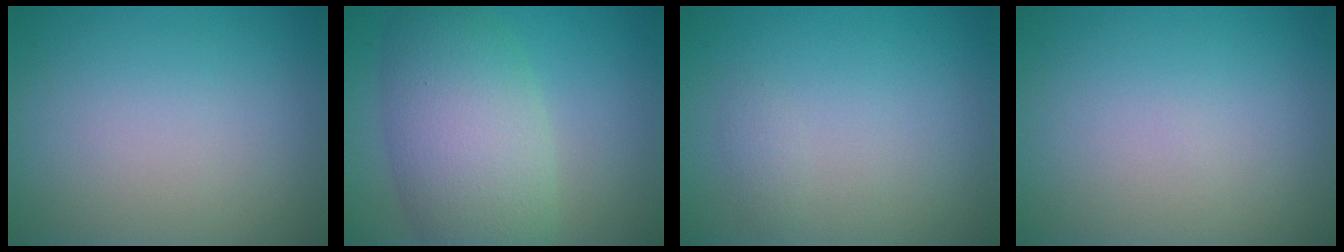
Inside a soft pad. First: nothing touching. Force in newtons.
{"total": 8.4, "press": 8.4, "slide": 0.3}
{"total": 0.7, "press": 0.7, "slide": 0.1}
{"total": 0.0}